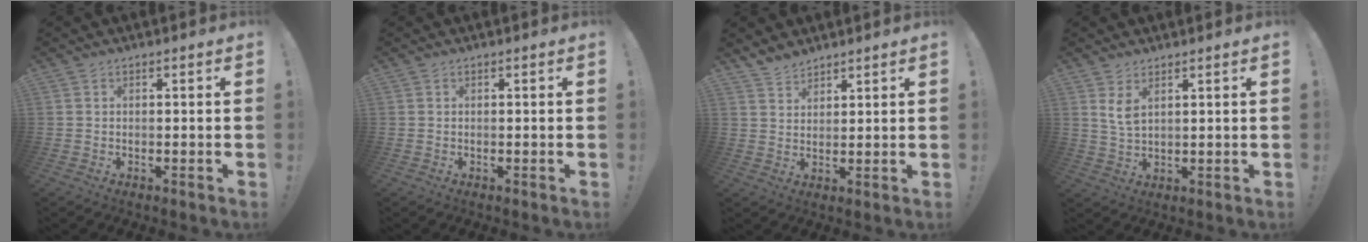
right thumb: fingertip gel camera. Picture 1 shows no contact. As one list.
[{"total": 0.0}, {"total": 4.3, "force": [3.9, 1.5, 0.9], "torque": [-0.028, -0.022, 0.076]}, {"total": 4.5, "force": [2.5, 1.7, 3.3], "torque": [-0.055, -0.016, 0.044]}]